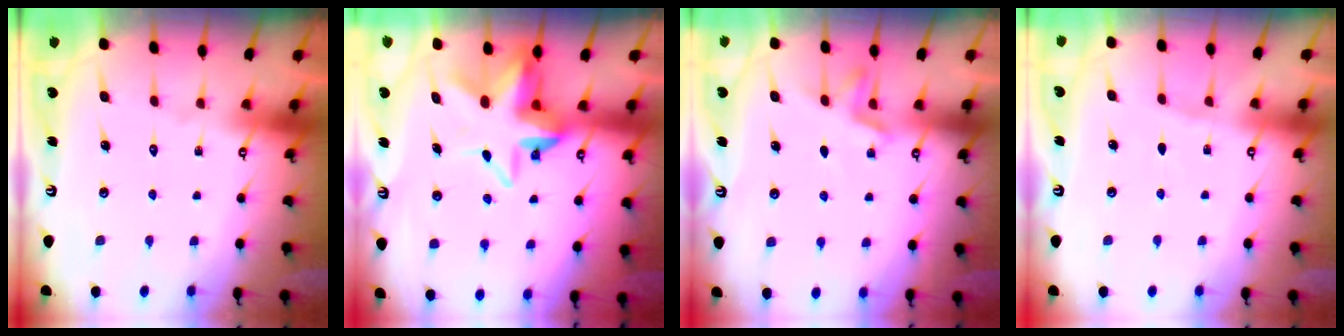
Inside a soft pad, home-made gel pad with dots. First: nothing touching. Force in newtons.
{"total": 9.6, "press": 9.5, "slide": 1.6}
{"total": 5.7, "press": 5.1, "slide": 2.7}
{"total": 2.2, "press": 2.2, "slide": 0.4}